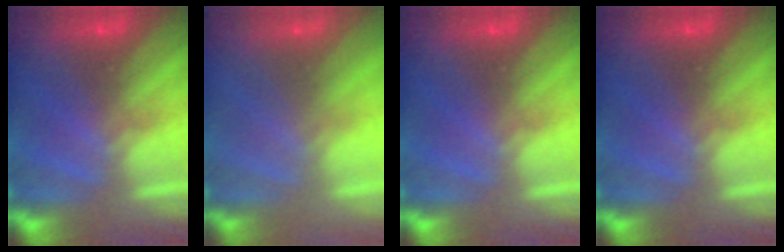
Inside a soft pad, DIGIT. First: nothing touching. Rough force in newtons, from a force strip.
{"total": 2.9}
{"total": 0.0}
{"total": 0.0}